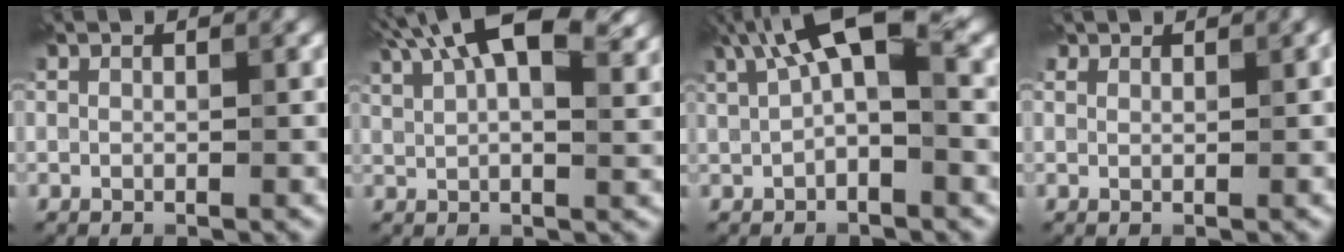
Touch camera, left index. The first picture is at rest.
{"total": 12.7, "force": [7.0, 5.6, 9.0], "torque": [-0.143, 0.033, 0.092]}
{"total": 6.0, "force": [2.1, 2.0, 5.2], "torque": [-0.085, 0.011, 0.026]}
{"total": 1.3, "force": [1.2, 0.5, 0.3], "torque": [-0.007, -0.001, 0.016]}